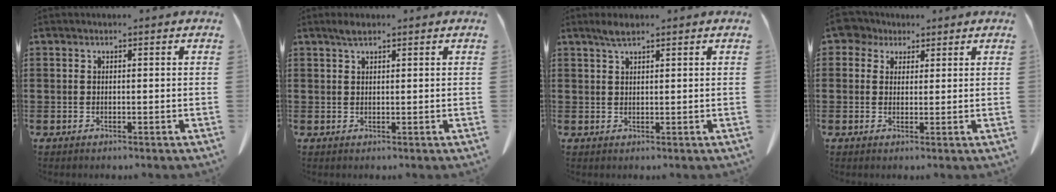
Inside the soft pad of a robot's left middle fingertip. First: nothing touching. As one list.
[{"total": 1.5, "force": [1.0, 0.4, 1.0], "torque": [-0.022, 0.002, 0.018]}, {"total": 2.1, "force": [1.4, 0.4, 1.5], "torque": [-0.032, 0.003, 0.025]}, {"total": 3.7, "force": [2.4, 2.6, 1.2], "torque": [-0.031, 0.009, 0.041]}]